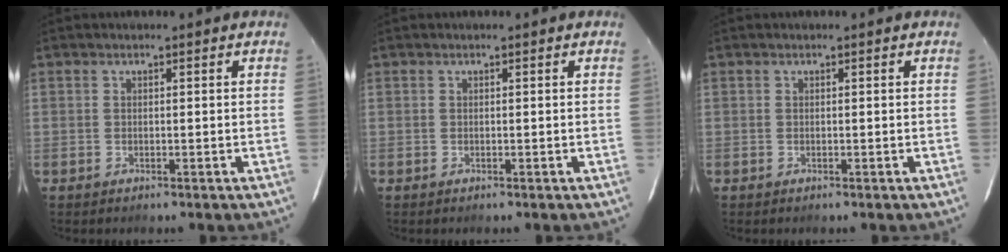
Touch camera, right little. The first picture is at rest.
{"total": 0.0}
{"total": 0.0}